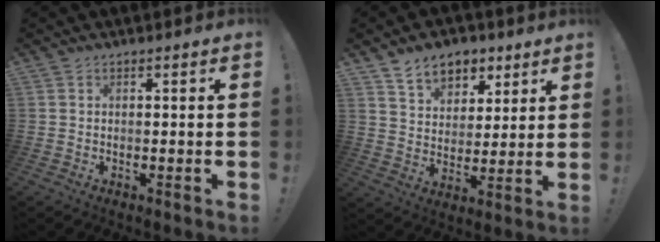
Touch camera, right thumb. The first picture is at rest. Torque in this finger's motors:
{"motor_torque": [-0.12, 0.29, -0.10, 0.30, 0.07]}